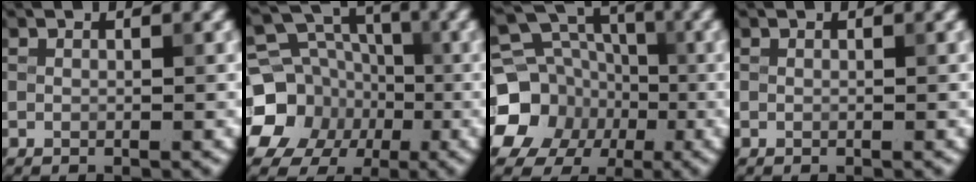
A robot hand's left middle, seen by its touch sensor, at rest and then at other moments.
{"total": 11.7, "force": [-2.9, 10.6, 4.0], "torque": [-0.096, -0.009, -0.069]}
{"total": 12.8, "force": [-3.3, 11.7, 4.2], "torque": [-0.111, -0.010, -0.071]}
{"total": 0.0}